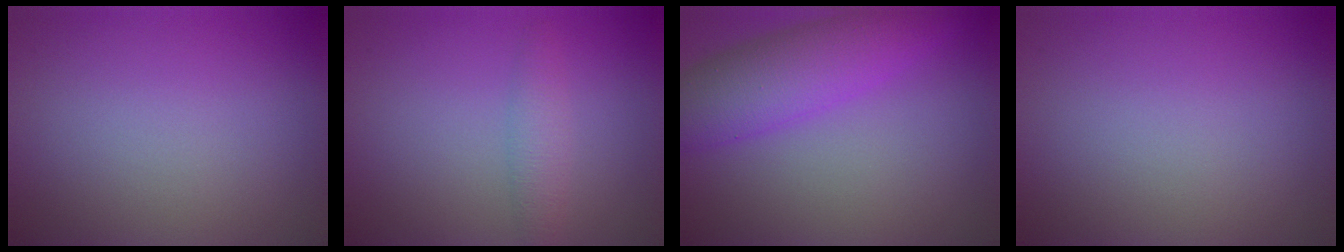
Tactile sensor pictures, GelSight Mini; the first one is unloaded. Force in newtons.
{"total": 1.9, "press": 1.9, "slide": 0.1}
{"total": 6.0, "press": 6.0, "slide": 0.1}
{"total": 0.0}